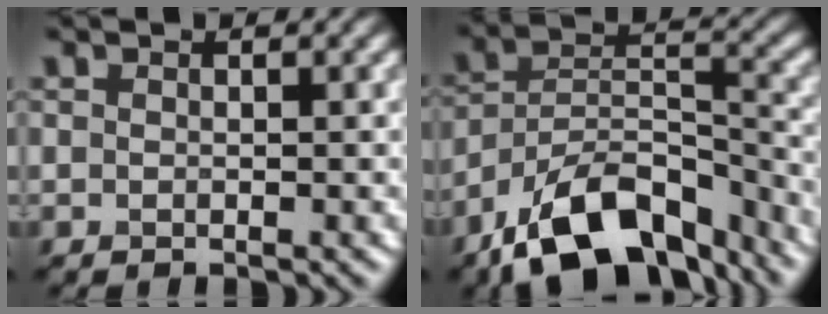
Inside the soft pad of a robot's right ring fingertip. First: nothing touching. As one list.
[{"total": 12.1, "force": [-8.6, 5.5, 6.6], "torque": [-0.114, 0.009, -0.159]}]